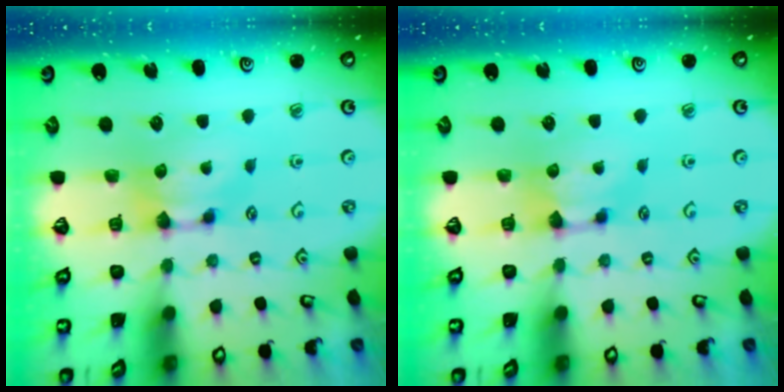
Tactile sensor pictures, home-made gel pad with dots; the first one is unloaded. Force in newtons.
{"total": 0.0}